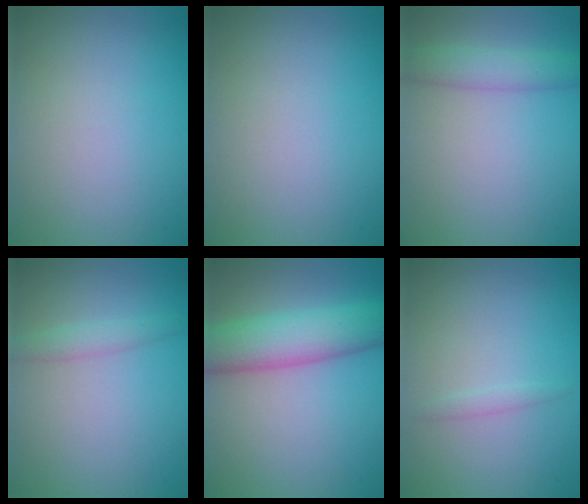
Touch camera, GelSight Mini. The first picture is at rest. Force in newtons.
{"total": 0.0}
{"total": 3.0, "press": 3.0, "slide": 0.2}
{"total": 1.5, "press": 1.5, "slide": 0.0}
{"total": 6.9, "press": 6.9, "slide": 0.1}
{"total": 0.8, "press": 0.8, "slide": 0.1}